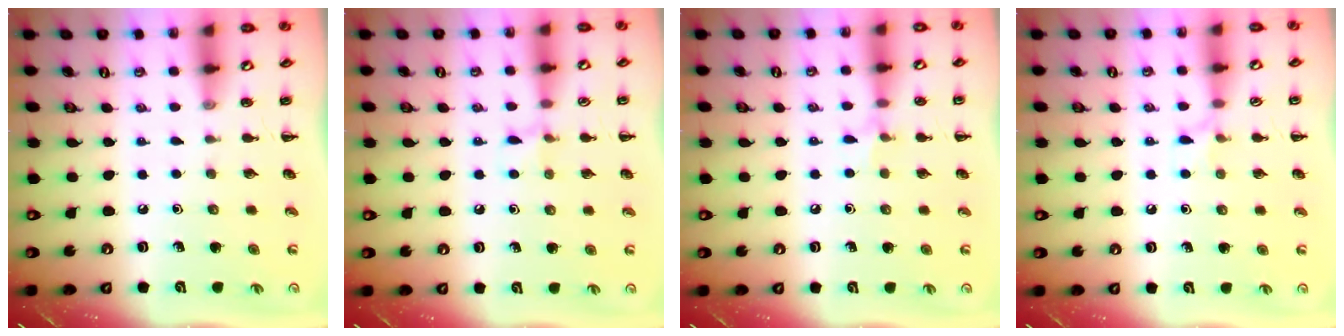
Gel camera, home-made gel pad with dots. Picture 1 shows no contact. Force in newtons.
{"total": 5.4, "press": 5.1, "slide": 2.0}
{"total": 5.7, "press": 5.4, "slide": 1.9}
{"total": 4.8, "press": 4.5, "slide": 1.7}